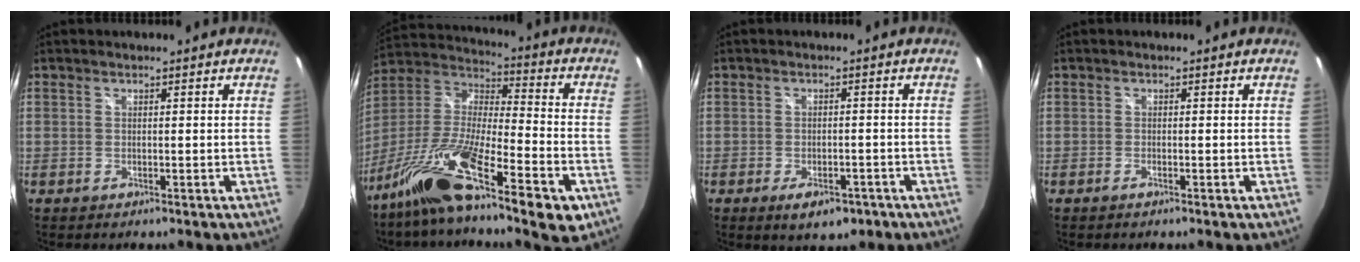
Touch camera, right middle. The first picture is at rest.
{"total": 22.2, "force": [-12.6, 4.2, 17.8], "torque": [-0.316, -0.040, -0.233]}
{"total": 5.5, "force": [-3.2, 2.7, 3.6], "torque": [-0.067, -0.009, -0.044]}
{"total": 0.7, "force": [-0.5, -0.2, 0.5], "torque": [-0.007, -0.001, -0.012]}